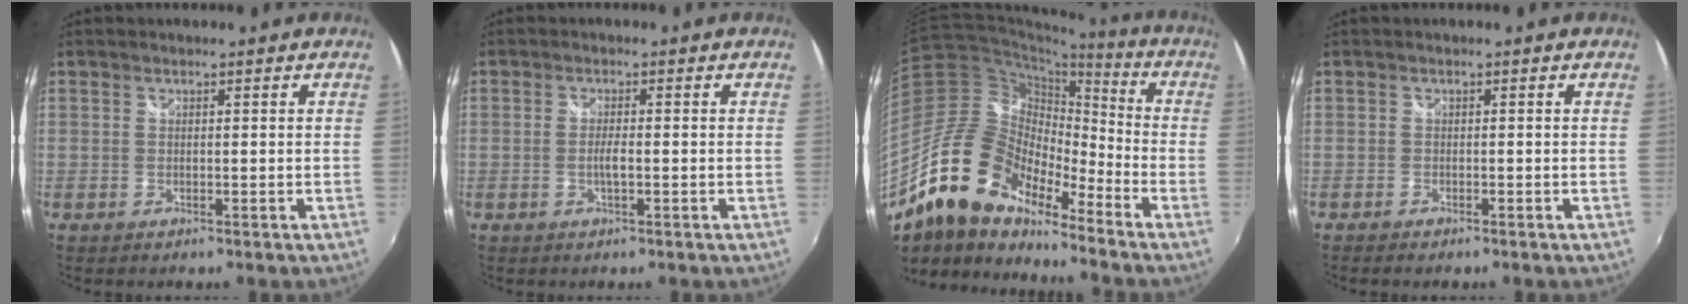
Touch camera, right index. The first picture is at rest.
{"total": 2.0, "force": [-0.6, 0.2, 2.0], "torque": [-0.038, -0.002, -0.011]}
{"total": 18.0, "force": [-13.5, 7.0, 9.7], "torque": [-0.174, -0.005, -0.268]}
{"total": 1.3, "force": [-1.1, 0.5, 0.4], "torque": [-0.012, -0.005, -0.022]}